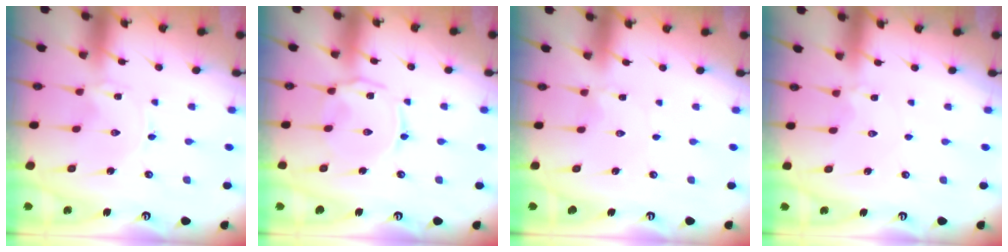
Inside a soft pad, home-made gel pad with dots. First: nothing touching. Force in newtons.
{"total": 2.9, "press": 2.9, "slide": 0.5}
{"total": 2.5, "press": 2.5, "slide": 0.3}
{"total": 2.8, "press": 2.7, "slide": 0.5}